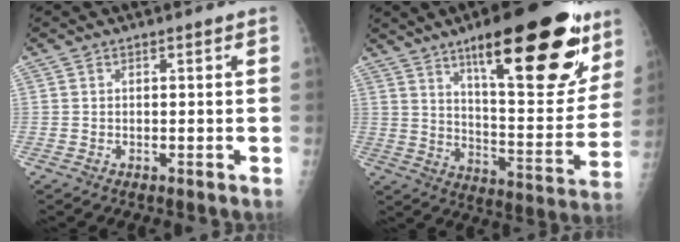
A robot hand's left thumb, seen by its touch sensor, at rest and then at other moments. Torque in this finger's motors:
{"motor_torque": [2.60, 2.21, 1.56, -1.21, 0.36]}